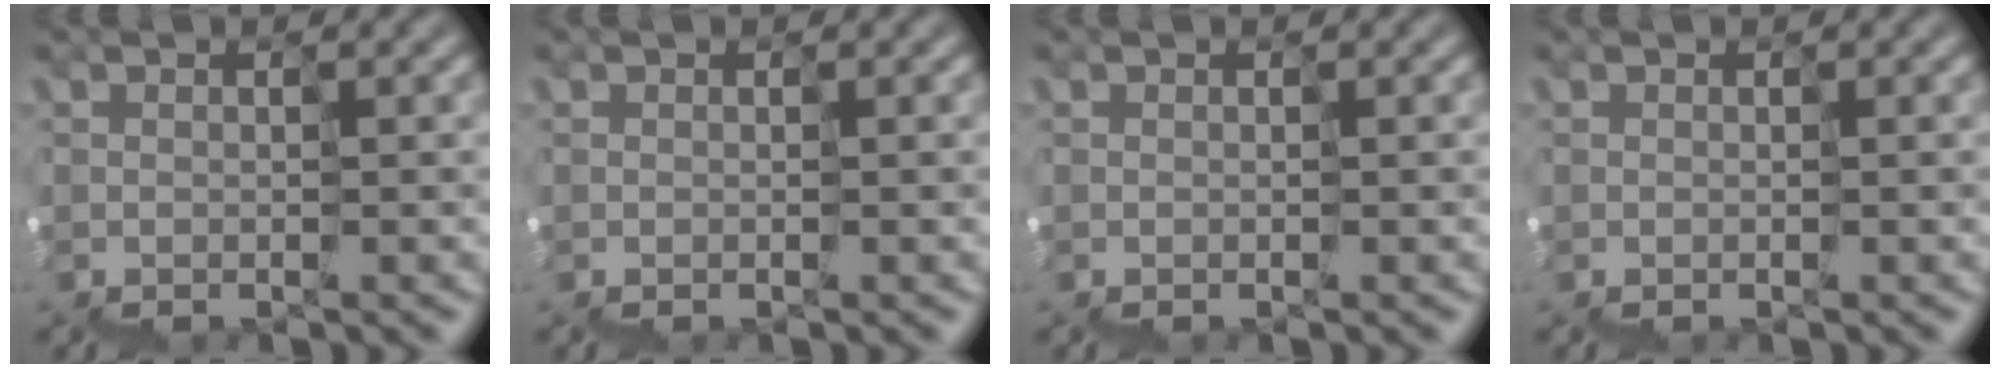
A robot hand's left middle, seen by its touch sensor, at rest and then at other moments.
{"total": 0.0}
{"total": 0.0}
{"total": 0.0}